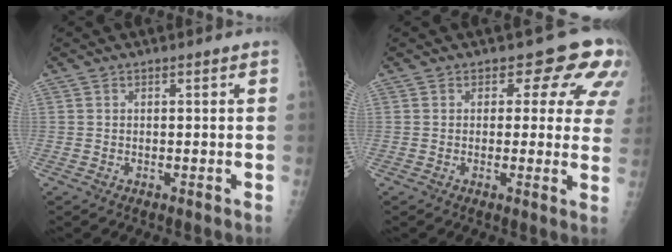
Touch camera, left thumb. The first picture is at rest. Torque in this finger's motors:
{"motor_torque": [0.12, 0.30, -0.19, -0.10, 0.08]}